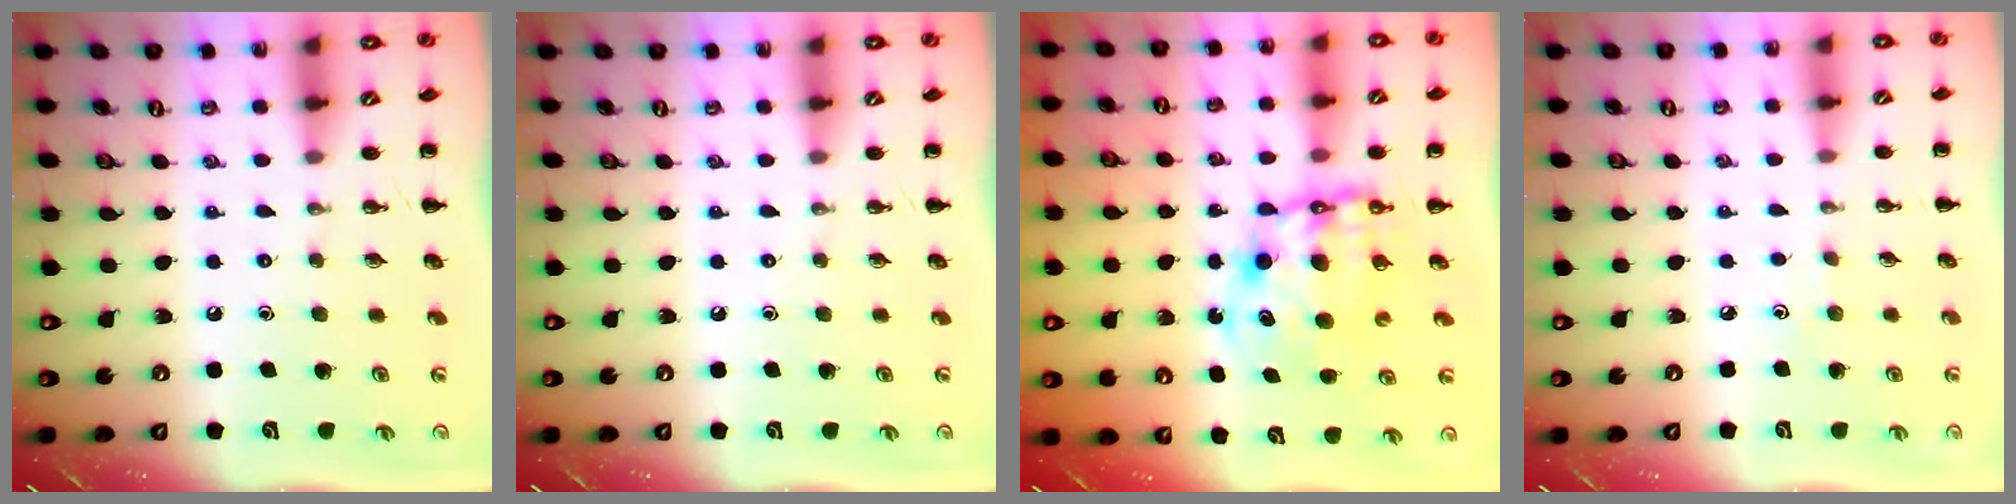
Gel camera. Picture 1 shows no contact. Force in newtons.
{"total": 0.0}
{"total": 10.5, "press": 10.1, "slide": 3.0}
{"total": 2.6, "press": 2.5, "slide": 0.8}